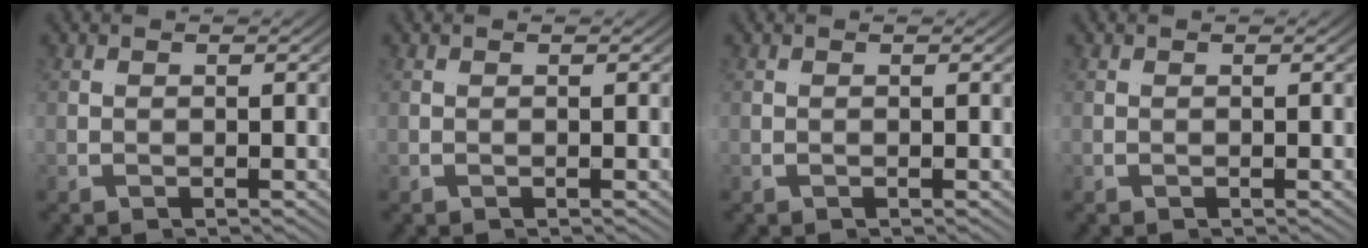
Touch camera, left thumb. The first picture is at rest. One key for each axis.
{"total": 0.0}
{"total": 0.0}
{"total": 0.0}